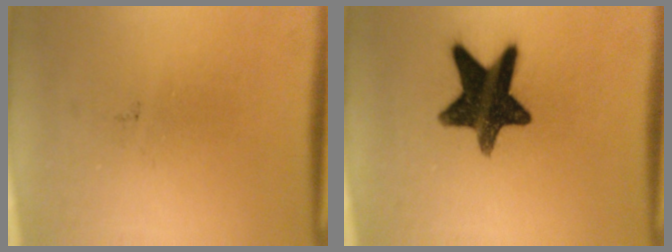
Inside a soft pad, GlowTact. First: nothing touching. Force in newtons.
{"total": 14.2}